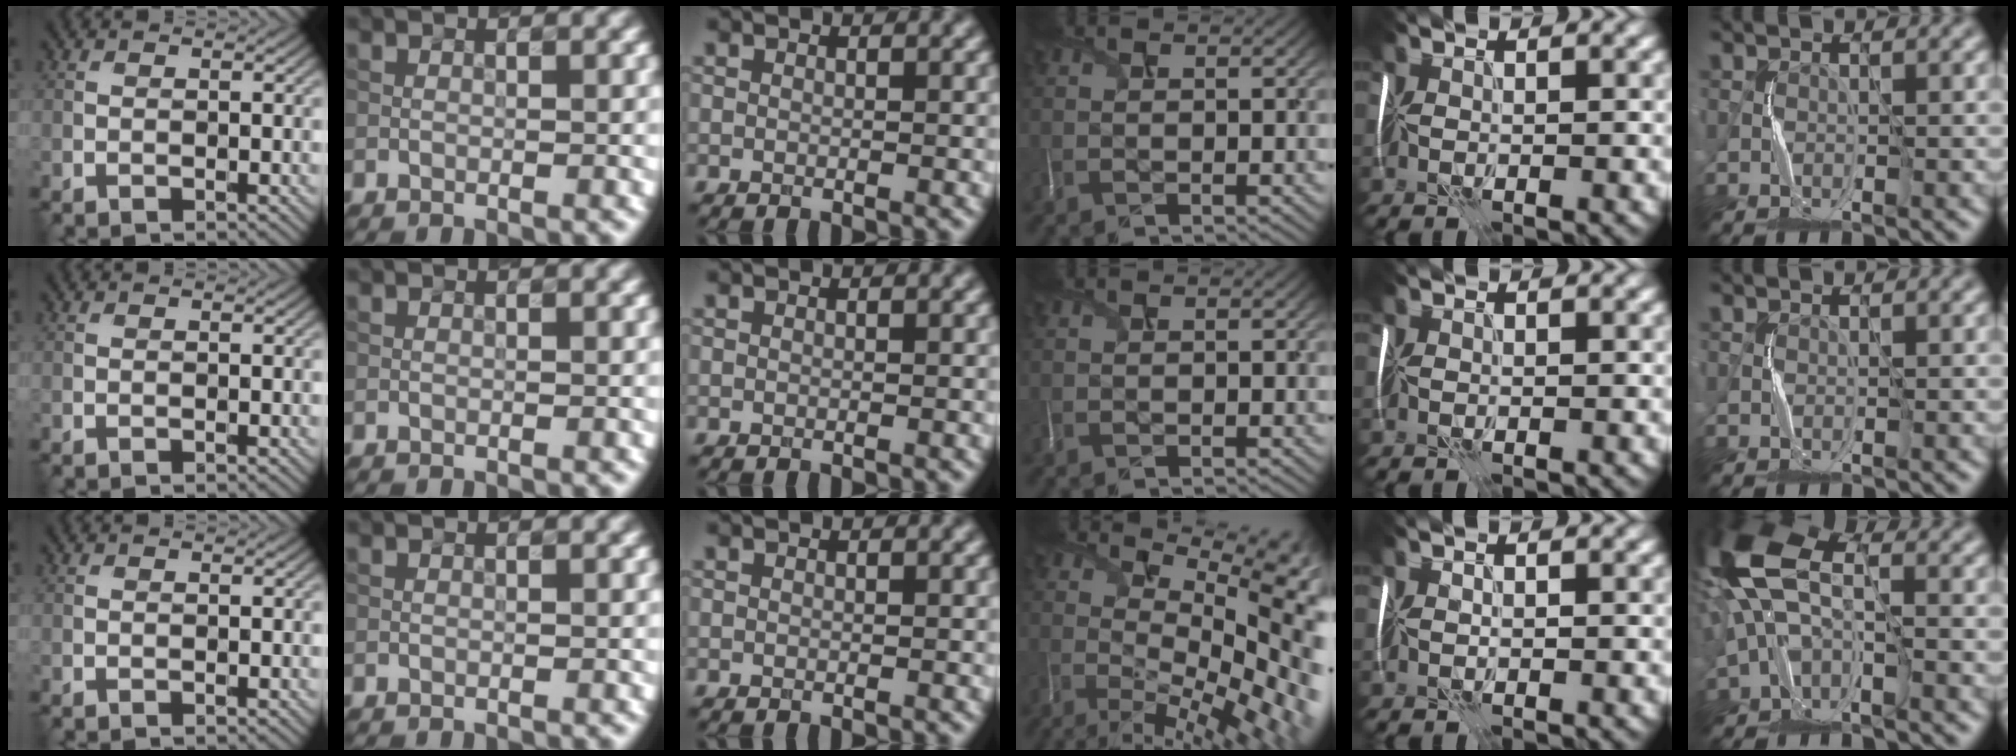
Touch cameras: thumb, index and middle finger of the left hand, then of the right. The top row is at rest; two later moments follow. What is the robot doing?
{"motion": "shake", "object": "plastic piggy bank"}